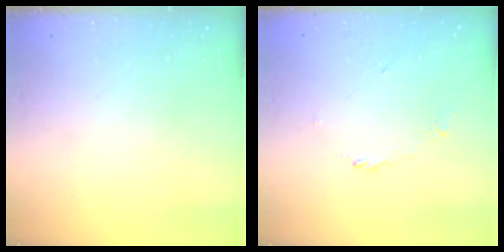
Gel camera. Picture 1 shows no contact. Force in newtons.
{"total": 1.1, "press": 1.1, "slide": 0.4}